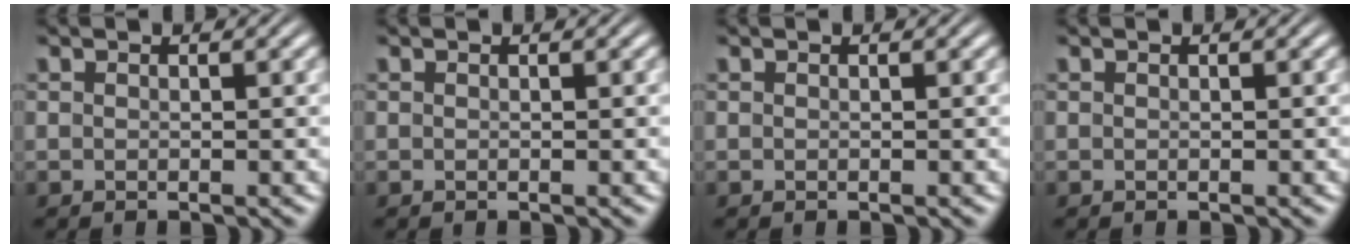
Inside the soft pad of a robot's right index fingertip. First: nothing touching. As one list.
[{"total": 0.0}, {"total": 0.0}, {"total": 0.0}]